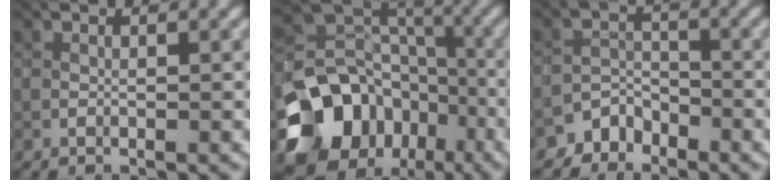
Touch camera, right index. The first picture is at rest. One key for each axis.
{"total": 12.3, "fx": -6.1, "fy": 9.4, "fz": 5.1, "tx": -0.107, "ty": -0.001, "tz": -0.109}
{"total": 2.6, "fx": -2.2, "fy": 1.3, "fz": -0.3, "tx": 0.021, "ty": 0.007, "tz": -0.044}